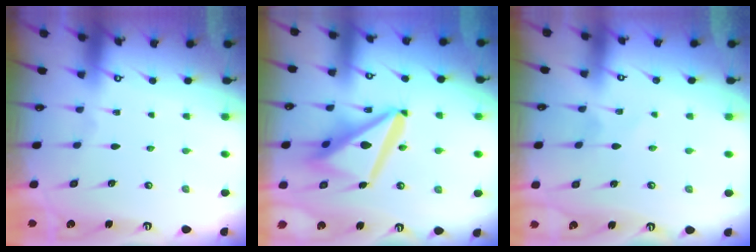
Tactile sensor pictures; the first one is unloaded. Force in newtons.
{"total": 16.4, "press": 16.3, "slide": 2.0}
{"total": 1.8, "press": 1.8, "slide": 0.2}